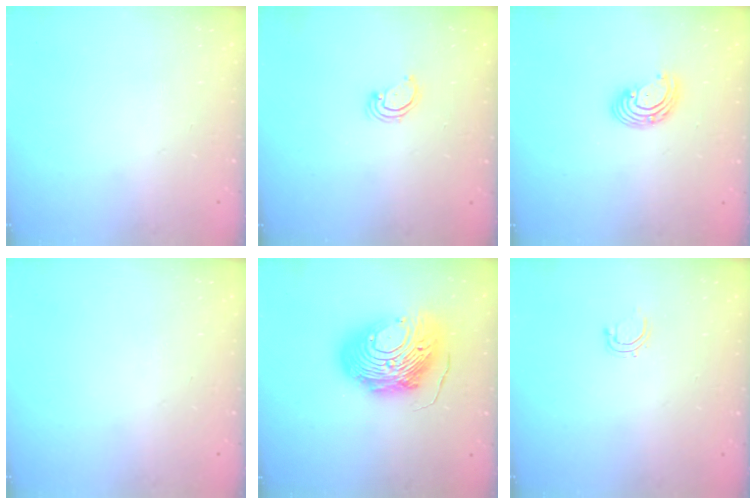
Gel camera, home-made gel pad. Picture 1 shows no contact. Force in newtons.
{"total": 2.3, "press": 2.3, "slide": 0.2}
{"total": 5.2, "press": 5.2, "slide": 0.5}
{"total": 0.0}
{"total": 19.8, "press": 19.7, "slide": 1.9}
{"total": 2.8, "press": 2.7, "slide": 0.5}